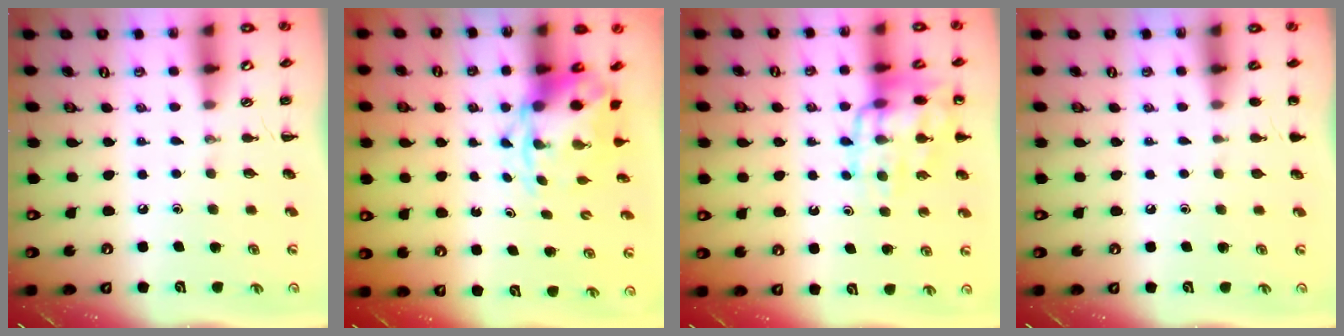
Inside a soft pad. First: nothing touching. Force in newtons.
{"total": 4.5, "press": 4.4, "slide": 1.1}
{"total": 14.7, "press": 14.5, "slide": 2.3}
{"total": 1.1, "press": 1.0, "slide": 0.2}